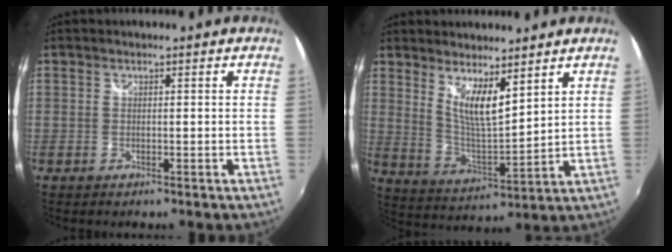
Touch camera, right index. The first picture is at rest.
{"total": 8.5, "force": [5.6, 1.8, 6.1], "torque": [-0.106, -0.016, 0.106]}